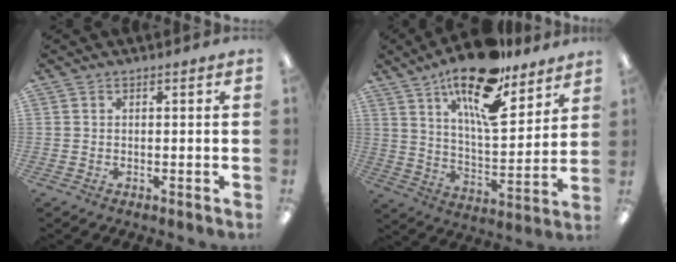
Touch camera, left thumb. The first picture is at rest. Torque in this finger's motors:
{"motor_torque": [0.52, 0.65, 1.67, -1.10, 0.19]}